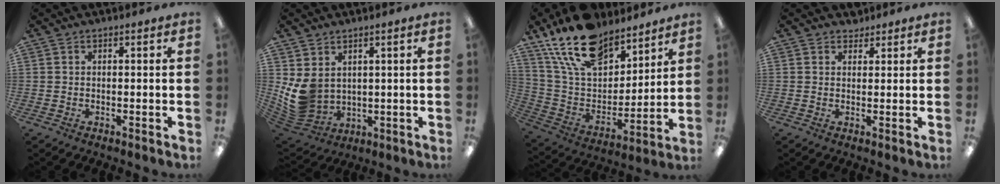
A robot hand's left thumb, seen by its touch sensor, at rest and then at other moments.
{"total": 8.5, "force": [2.0, 6.7, 4.8], "torque": [-0.121, -0.022, 0.043]}
{"total": 20.3, "force": [14.8, 10.4, 9.3], "torque": [-0.186, -0.080, 0.271]}
{"total": 2.2, "force": [1.9, 1.2, 0.2], "torque": [0.002, -0.004, 0.034]}